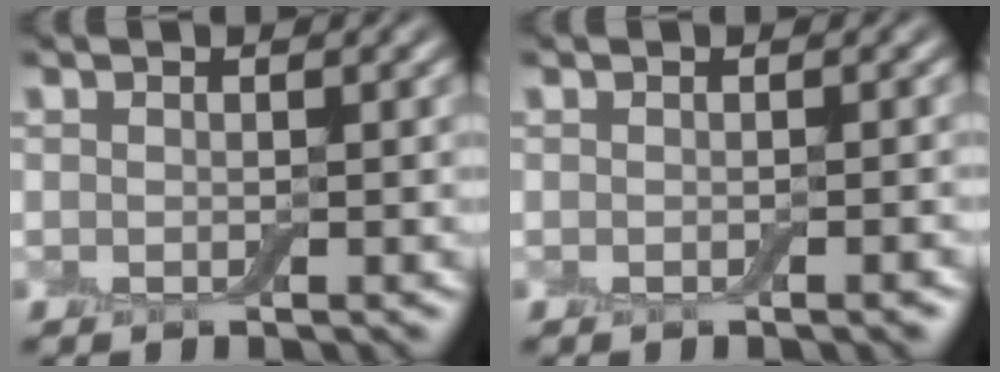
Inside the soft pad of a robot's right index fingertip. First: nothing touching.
{"total": 0.9, "force": [-0.4, 0.1, 0.8], "torque": [-0.008, 0.001, -0.005]}